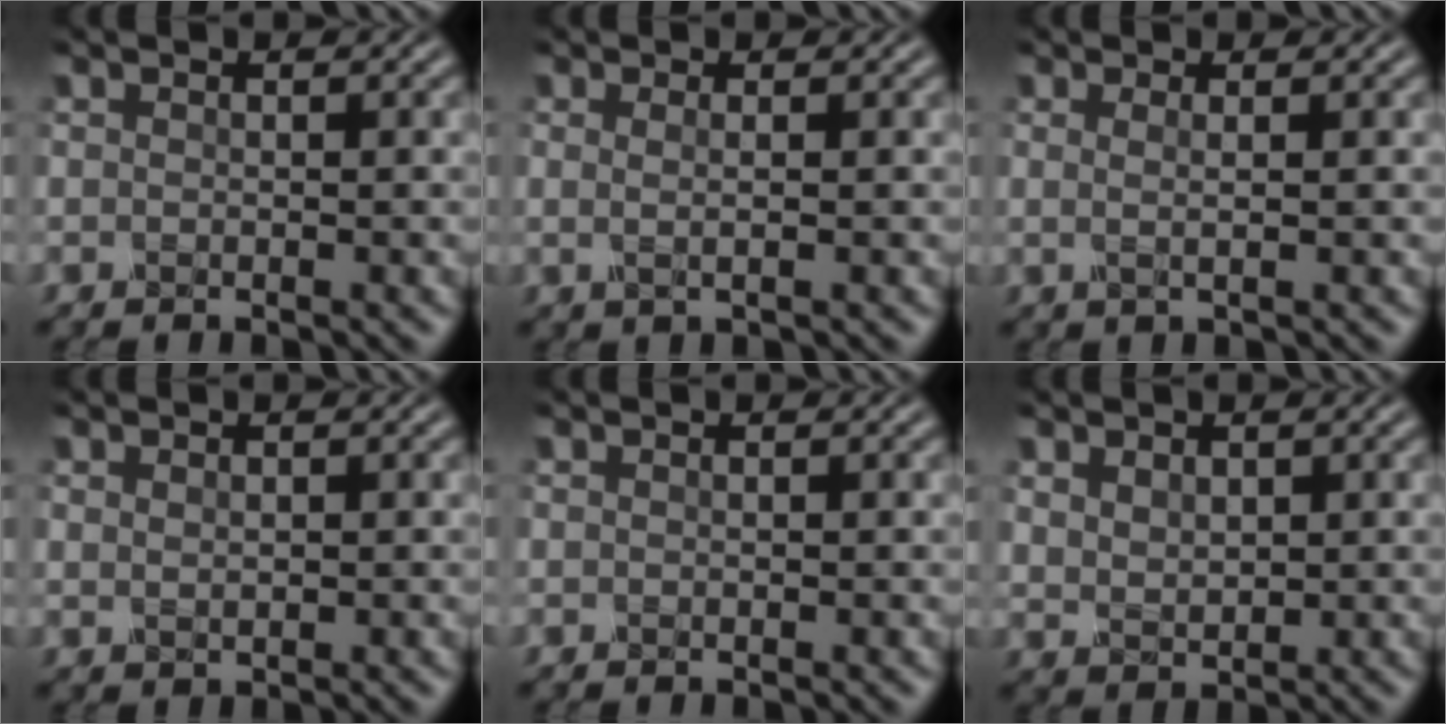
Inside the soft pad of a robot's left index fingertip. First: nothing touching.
{"total": 1.3, "force": [0.2, 0.5, 1.2], "torque": [-0.021, -0.002, -0.001]}
{"total": 1.4, "force": [0.3, 0.5, 1.3], "torque": [-0.021, -0.003, -0.002]}
{"total": 0.8, "force": [0.3, 0.5, 0.5], "torque": [-0.013, -0.002, 0.010]}
{"total": 0.0}
{"total": 2.0, "force": [1.0, 1.4, 1.1], "torque": [-0.026, -0.004, 0.024]}